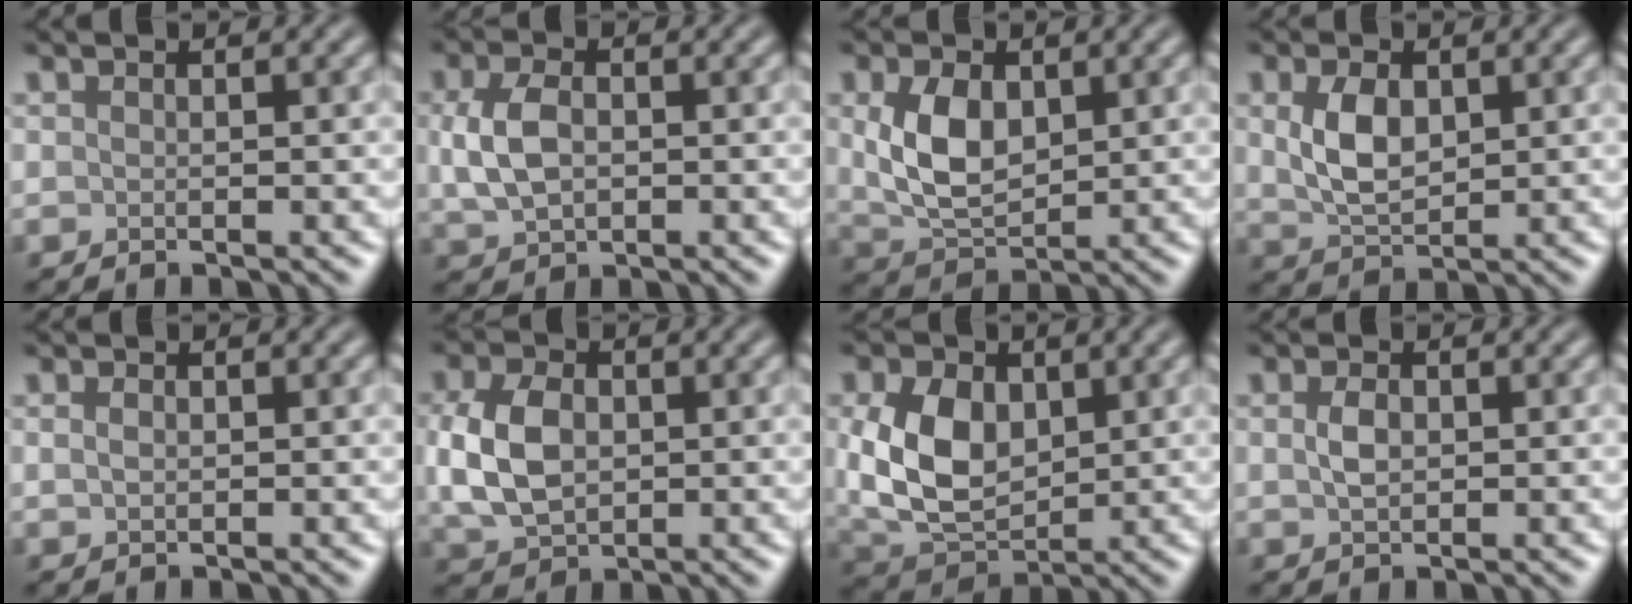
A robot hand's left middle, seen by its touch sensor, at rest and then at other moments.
{"total": 4.3, "force": [0.2, 3.0, 3.1], "torque": [-0.074, 0.001, 0.004]}
{"total": 5.4, "force": [1.0, 3.4, 4.1], "torque": [-0.094, 0.000, 0.026]}
{"total": 4.1, "force": [0.9, 2.6, 3.1], "torque": [-0.075, 0.001, 0.022]}
{"total": 0.9, "force": [0.2, 0.7, 0.6], "torque": [-0.015, 0.001, 0.004]}
{"total": 6.5, "force": [0.2, 4.7, 4.4], "torque": [-0.104, 0.001, 0.001]}
{"total": 8.0, "force": [1.0, 5.6, 5.6], "torque": [-0.133, -0.002, 0.022]}
{"total": 1.9, "force": [0.2, 1.2, 1.4], "torque": [-0.032, 0.002, 0.005]}